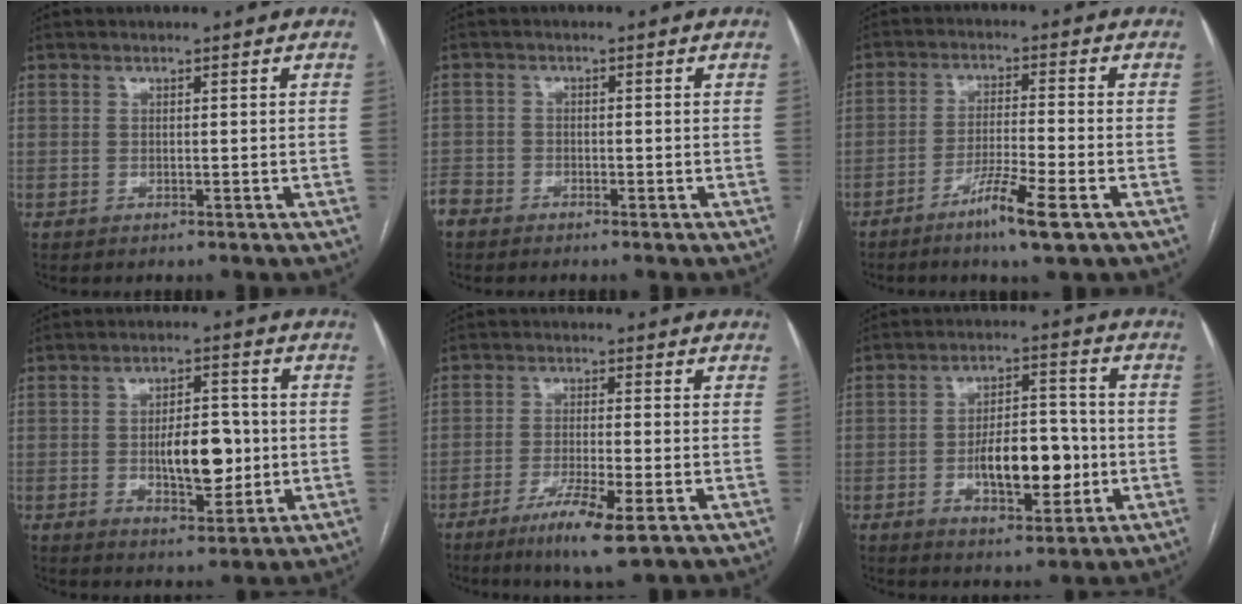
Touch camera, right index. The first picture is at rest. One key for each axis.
{"total": 3.1, "fx": -2.5, "fy": 1.8, "fz": 0.2, "tx": -0.006, "ty": 0.001, "tz": -0.054}
{"total": 7.3, "fx": -4.2, "fy": -0.1, "fz": 6.0, "tx": -0.110, "ty": -0.012, "tz": -0.075}
{"total": 8.7, "fx": -0.8, "fy": 3.6, "fz": 7.8, "tx": -0.126, "ty": 0.006, "tz": -0.007}
{"total": 7.7, "fx": -4.1, "fy": 0.2, "fz": 6.5, "tx": -0.121, "ty": -0.018, "tz": -0.070}
{"total": 10.8, "fx": -2.2, "fy": 4.5, "fz": 9.5, "tx": -0.157, "ty": 0.014, "tz": -0.031}